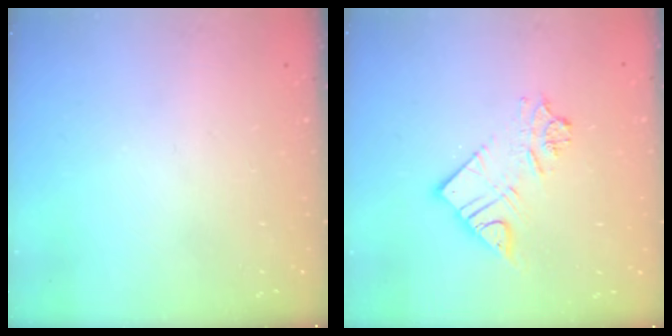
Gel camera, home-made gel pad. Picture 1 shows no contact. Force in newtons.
{"total": 10.8, "press": 10.8, "slide": 1.1}